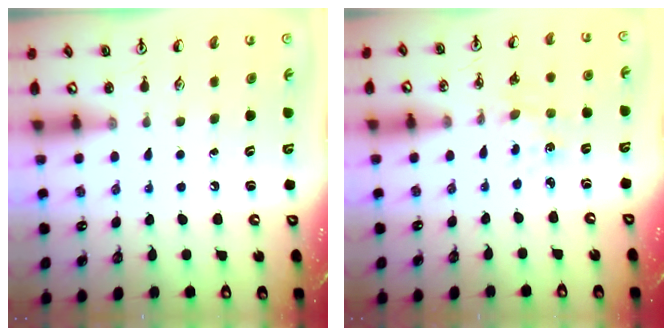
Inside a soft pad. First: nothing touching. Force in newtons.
{"total": 2.3, "press": 2.3, "slide": 0.4}